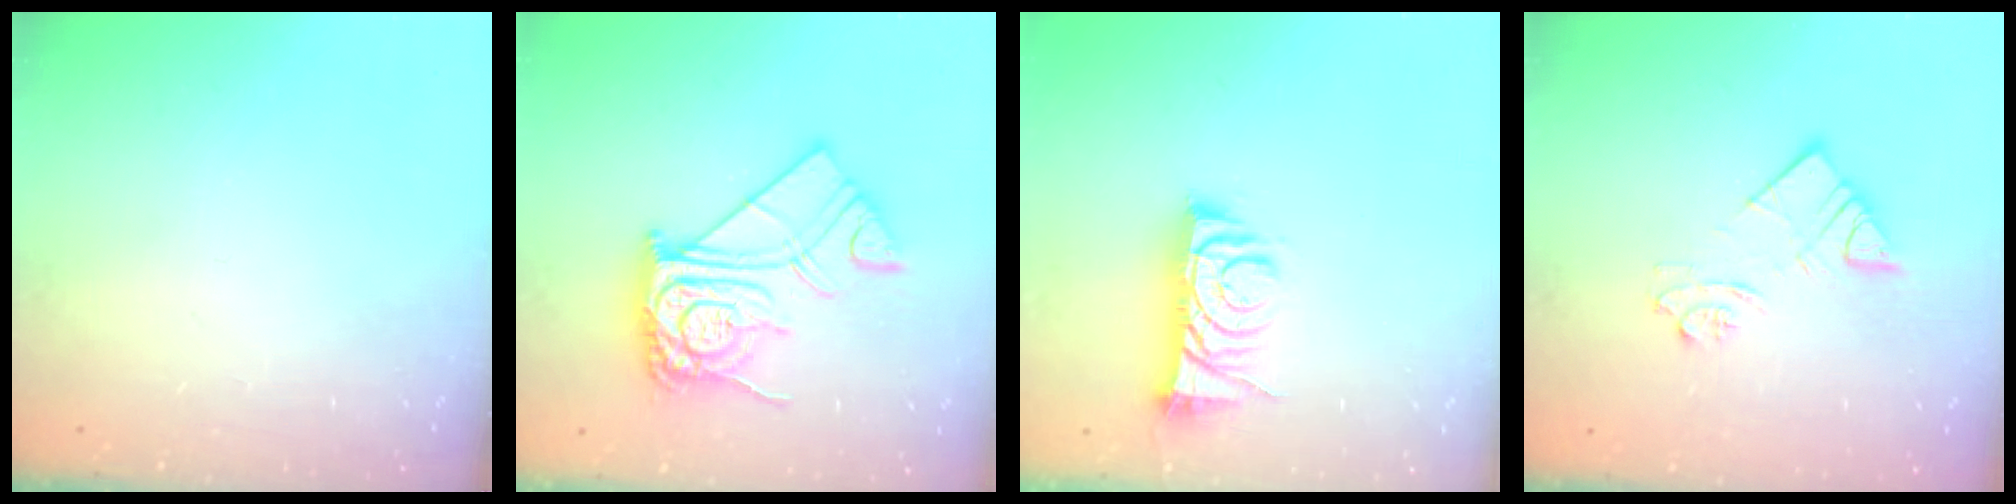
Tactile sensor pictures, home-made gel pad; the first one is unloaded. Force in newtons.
{"total": 16.2, "press": 16.1, "slide": 1.3}
{"total": 8.2, "press": 8.2, "slide": 0.2}
{"total": 9.8, "press": 9.7, "slide": 0.9}